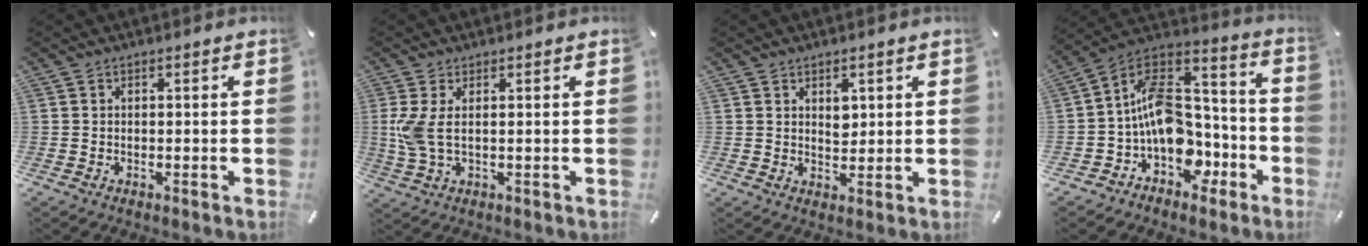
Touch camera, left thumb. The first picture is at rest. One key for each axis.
{"total": 6.0, "fx": 1.0, "fy": 2.4, "fz": 5.4, "tx": -0.128, "ty": -0.008, "tz": 0.014}
{"total": 3.4, "fx": 1.7, "fy": 2.5, "fz": 1.6, "tx": -0.005, "ty": -0.011, "tz": 0.024}
{"total": 15.2, "fx": -3.0, "fy": 12.2, "fz": 8.6, "tx": -0.138, "ty": 0.005, "tz": -0.046}